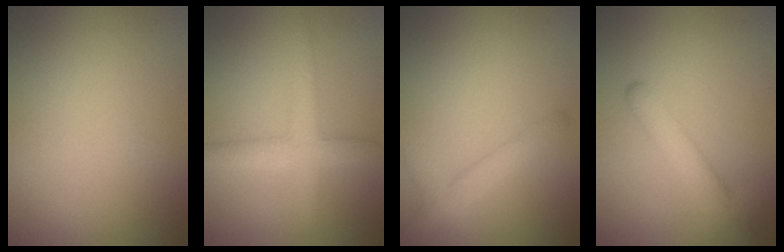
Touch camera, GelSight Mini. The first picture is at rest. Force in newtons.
{"total": 3.5, "press": 3.5, "slide": 0.2}
{"total": 2.4, "press": 2.4, "slide": 0.2}
{"total": 4.0, "press": 4.0, "slide": 0.3}